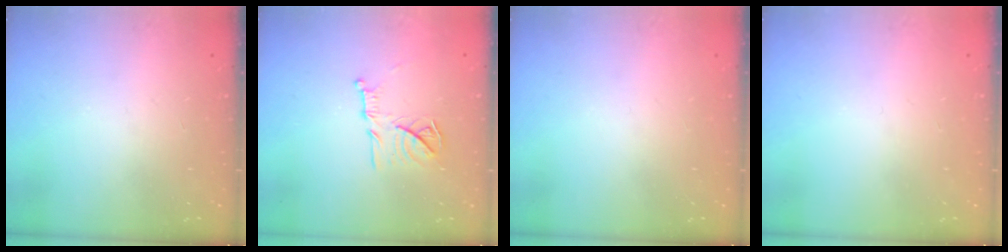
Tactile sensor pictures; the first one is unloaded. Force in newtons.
{"total": 12.5, "press": 12.5, "slide": 0.8}
{"total": 0.0}
{"total": 0.0}